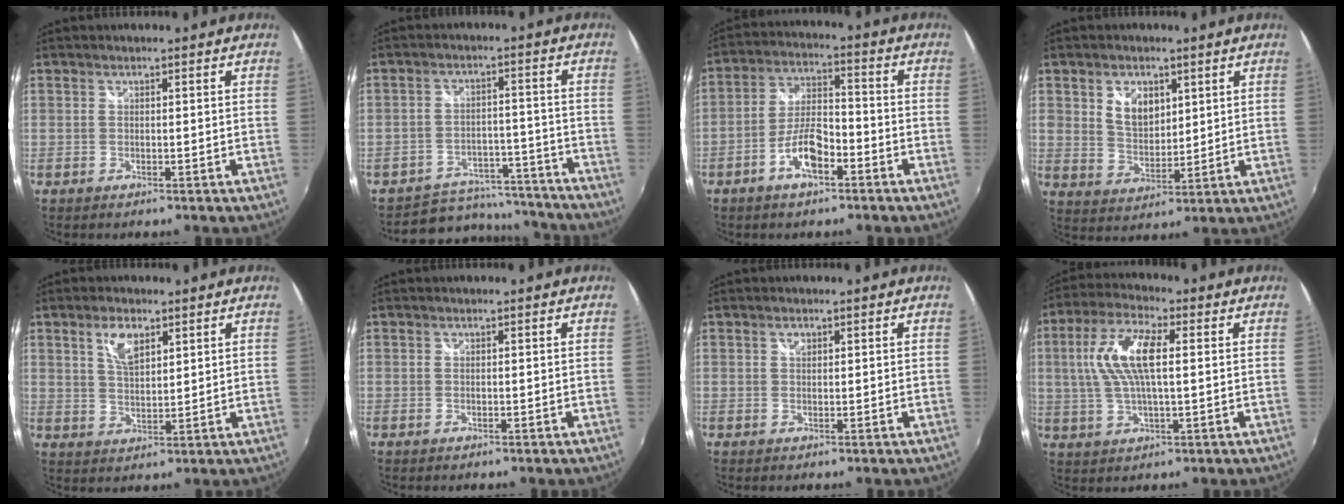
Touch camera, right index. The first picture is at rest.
{"total": 12.5, "force": [-10.8, 6.0, 1.5], "torque": [-0.040, 0.037, -0.137]}
{"total": 8.0, "force": [-4.2, 3.1, 6.1], "torque": [-0.129, 0.010, -0.074]}
{"total": 6.9, "force": [2.9, 4.7, 4.2], "torque": [-0.071, 0.003, 0.058]}
{"total": 5.6, "force": [2.9, 2.5, 4.0], "torque": [-0.071, 0.005, 0.055]}
{"total": 0.0}
{"total": 0.9, "force": [0.4, 0.7, 0.5], "torque": [-0.007, 0.003, 0.007]}
{"total": 11.2, "force": [1.9, 4.1, 10.3], "torque": [-0.208, 0.013, 0.035]}